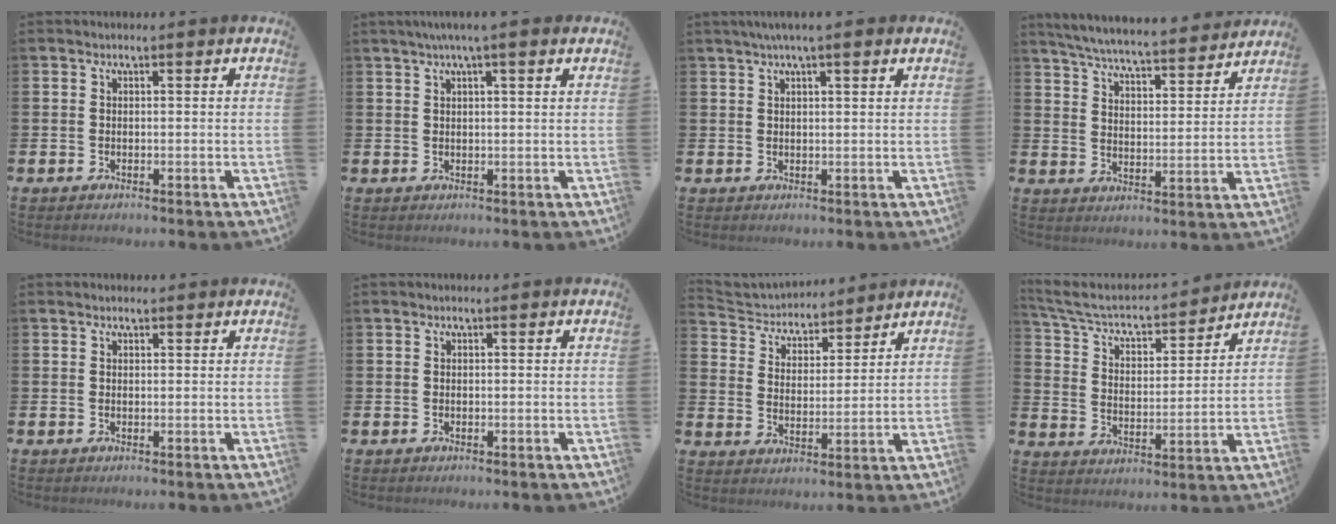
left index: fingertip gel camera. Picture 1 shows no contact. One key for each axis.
{"total": 2.9, "fx": 2.2, "fy": -0.2, "fz": 1.9, "tx": -0.039, "ty": -0.002, "tz": 0.039}
{"total": 2.9, "fx": 2.2, "fy": -0.1, "fz": 1.9, "tx": -0.040, "ty": 0.001, "tz": 0.039}
{"total": 6.2, "fx": 6.1, "fy": 0.3, "fz": 1.4, "tx": -0.056, "ty": -0.046, "tz": 0.104}
{"total": 0.8, "fx": 0.7, "fy": 0.4, "fz": 0.1, "tx": 0.005, "ty": 0.001, "tz": 0.011}
{"total": 0.0}
{"total": 4.6, "fx": 4.2, "fy": 1.7, "fz": 0.0, "tx": -0.034, "ty": -0.032, "tz": 0.069}
{"total": 5.9, "fx": 5.3, "fy": 1.9, "fz": 1.9, "tx": -0.073, "ty": -0.041, "tz": 0.085}